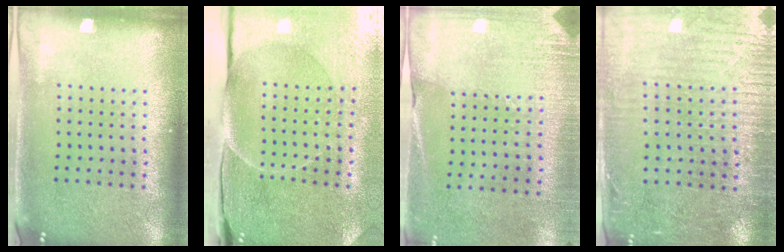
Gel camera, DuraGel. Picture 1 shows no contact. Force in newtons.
{"total": 4.0, "press": 3.6, "slide": 1.7}
{"total": 2.6, "press": 2.4, "slide": 1.1}
{"total": 3.4, "press": 3.0, "slide": 1.5}